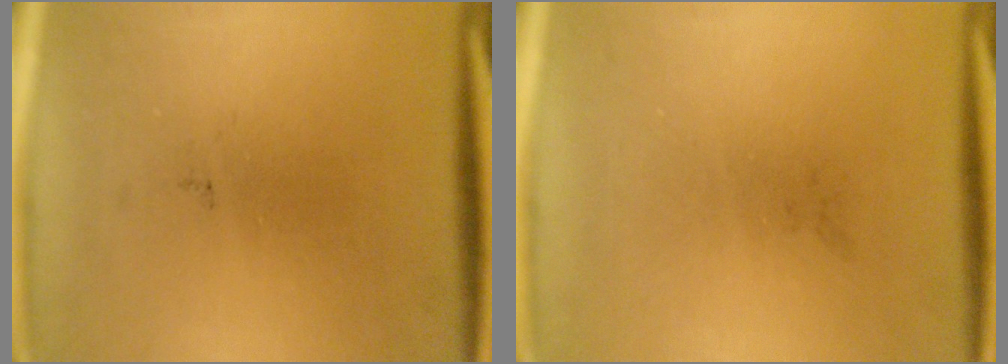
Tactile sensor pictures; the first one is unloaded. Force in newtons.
{"total": 0.0}